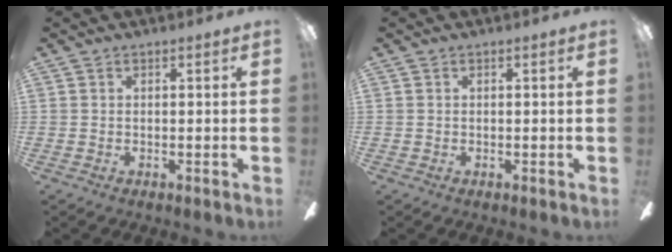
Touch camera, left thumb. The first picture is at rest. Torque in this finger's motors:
{"motor_torque": [-0.12, 0.01, 0.08, -0.10, 0.00]}